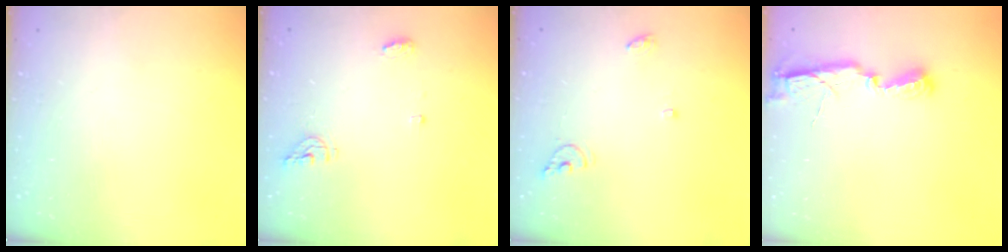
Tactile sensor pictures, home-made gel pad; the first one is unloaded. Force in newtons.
{"total": 9.0, "press": 5.9, "slide": 6.9}
{"total": 5.7, "press": 5.7, "slide": 0.5}
{"total": 6.7, "press": 6.7, "slide": 0.8}